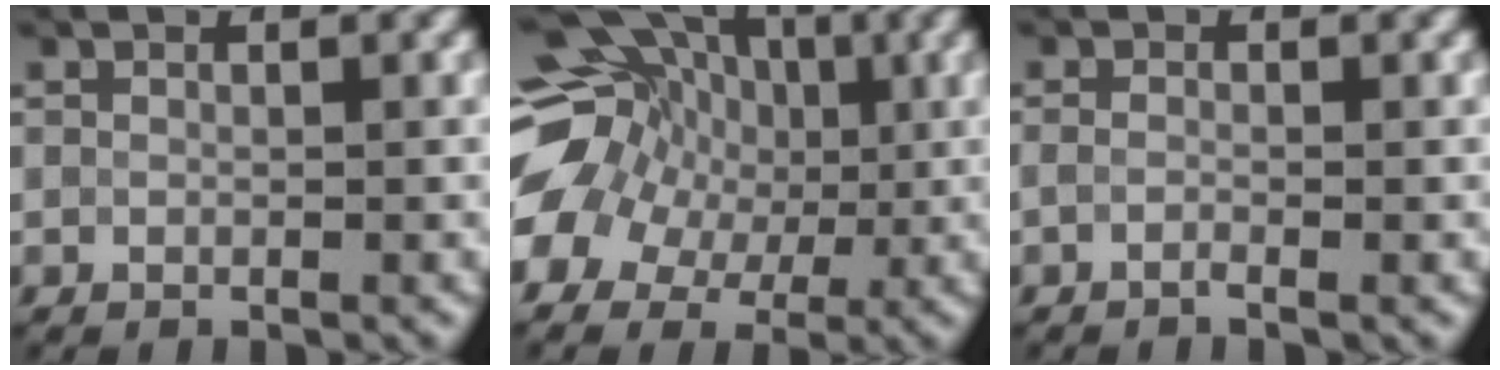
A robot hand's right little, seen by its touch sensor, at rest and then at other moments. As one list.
[{"total": 15.9, "force": [1.1, 13.0, 9.2], "torque": [-0.180, 0.039, 0.004]}, {"total": 1.1, "force": [-1.0, 0.0, 0.5], "torque": [-0.004, -0.002, -0.015]}]